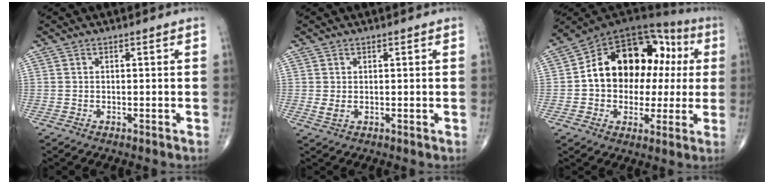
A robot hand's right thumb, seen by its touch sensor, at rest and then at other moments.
{"total": 1.4, "force": [0.3, 0.8, 1.2], "torque": [-0.022, -0.005, 0.008]}
{"total": 20.0, "force": [1.6, 14.4, 13.8], "torque": [-0.160, 0.048, 0.024]}